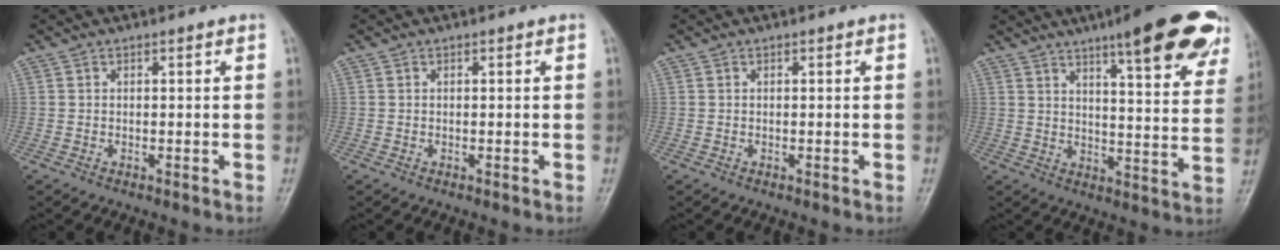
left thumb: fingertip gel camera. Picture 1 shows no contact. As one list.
[{"total": 0.0}, {"total": 0.0}, {"total": 21.2, "force": [13.7, 4.7, 15.5], "torque": [-0.172, -0.048, 0.173]}]